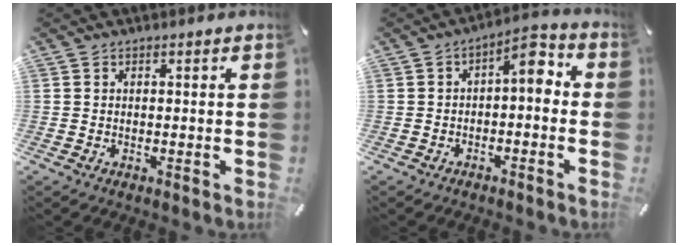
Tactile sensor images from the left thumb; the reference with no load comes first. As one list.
[{"total": 5.6, "force": [-0.1, 2.8, 4.9], "torque": [-0.073, 0.000, -0.015]}]